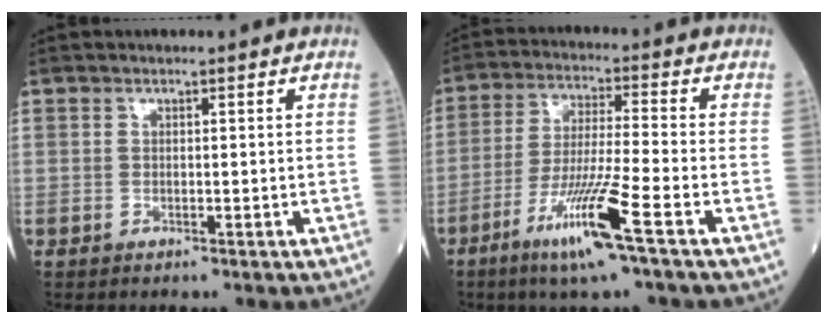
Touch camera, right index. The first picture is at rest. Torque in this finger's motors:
{"motor_torque": [1.45, -0.68, 0.75, 0.21]}